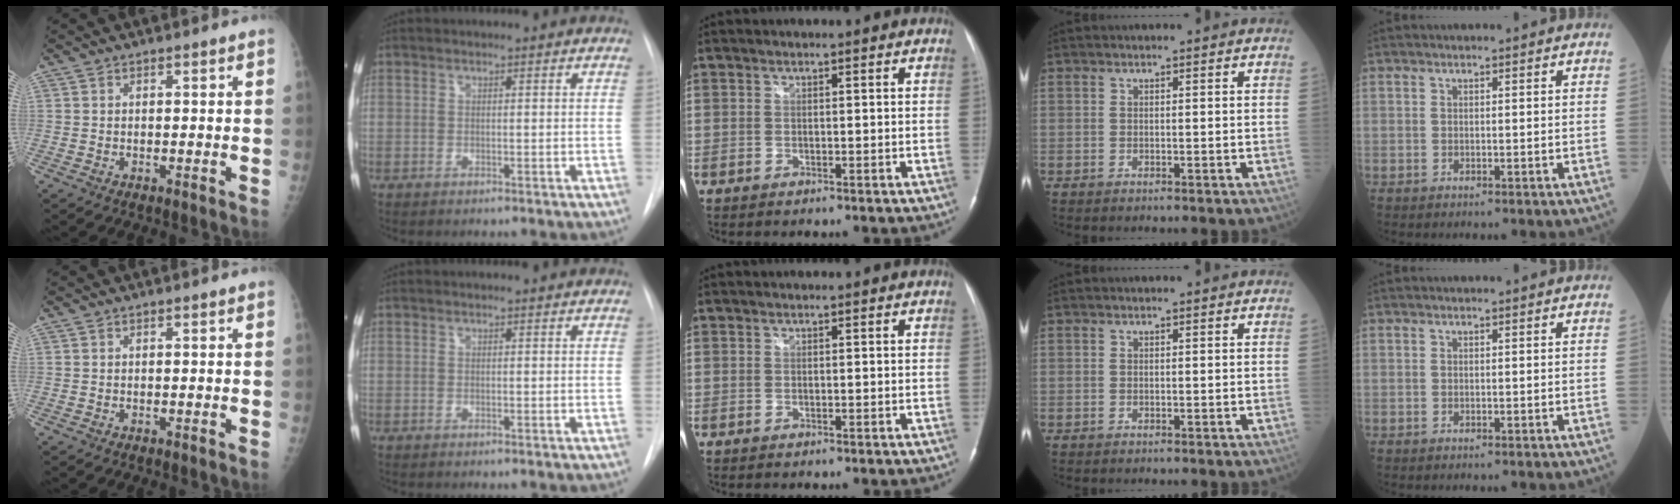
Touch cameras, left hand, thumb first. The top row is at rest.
{}